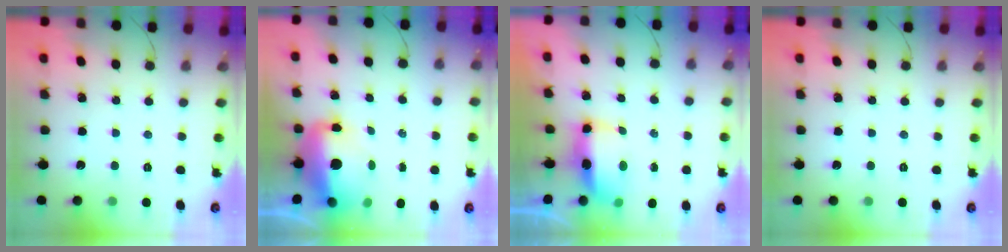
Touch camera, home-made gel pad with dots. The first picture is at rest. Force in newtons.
{"total": 12.8, "press": 12.6, "slide": 2.7}
{"total": 14.3, "press": 9.5, "slide": 10.7}
{"total": 0.0}